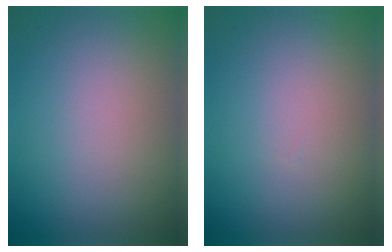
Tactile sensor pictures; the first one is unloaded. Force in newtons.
{"total": 0.0}